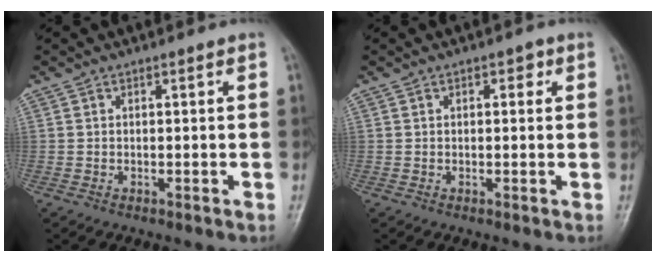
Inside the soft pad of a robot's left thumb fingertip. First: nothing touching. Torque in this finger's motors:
{"motor_torque": [-0.02, -0.04, 0.06, 0.02, -0.07]}